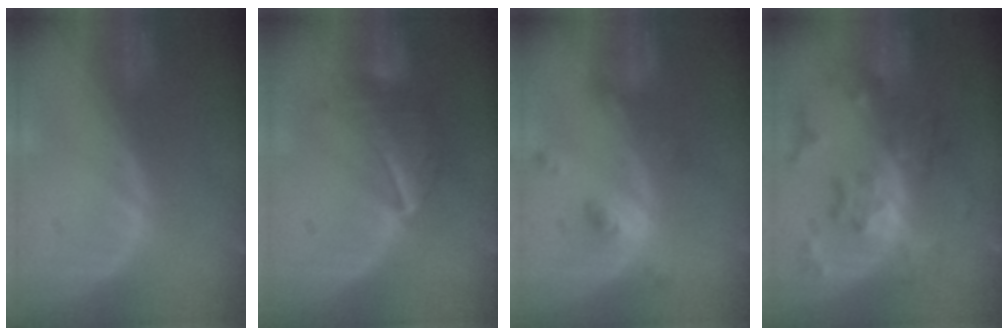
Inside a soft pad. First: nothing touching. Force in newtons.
{"total": 6.5, "press": 6.4, "slide": 1.1}
{"total": 5.3, "press": 4.5, "slide": 2.6}
{"total": 9.2, "press": 9.1, "slide": 0.8}